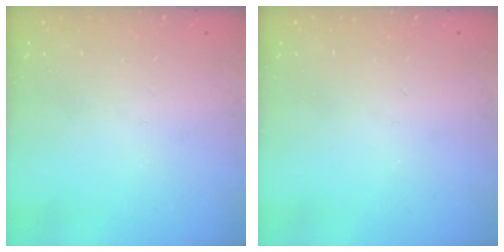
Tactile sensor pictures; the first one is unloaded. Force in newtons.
{"total": 0.0}